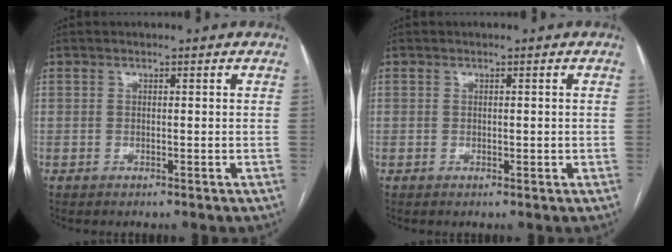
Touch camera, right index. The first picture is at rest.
{"total": 0.8, "force": [0.1, 0.5, 0.6], "torque": [-0.008, -0.002, 0.003]}